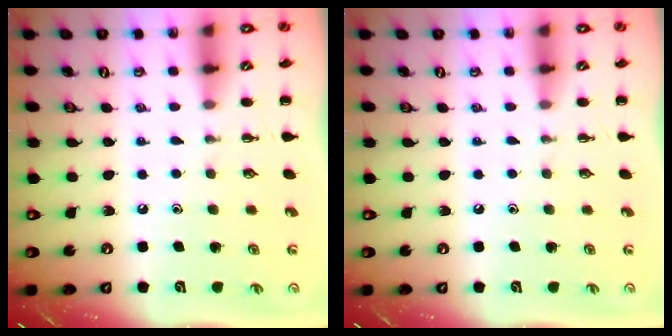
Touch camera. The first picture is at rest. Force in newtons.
{"total": 0.0}